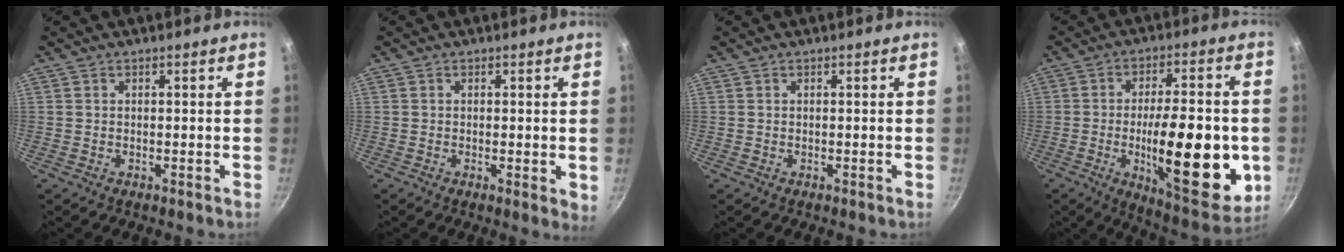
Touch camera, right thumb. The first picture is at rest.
{"total": 2.4, "force": [-0.1, 0.9, 2.2], "torque": [-0.027, -0.008, -0.003]}
{"total": 0.0}
{"total": 23.2, "force": [-4.0, 8.1, 21.4], "torque": [-0.280, -0.003, -0.053]}